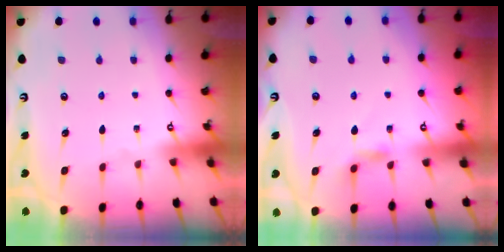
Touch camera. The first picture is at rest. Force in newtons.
{"total": 4.4, "press": 4.3, "slide": 0.6}